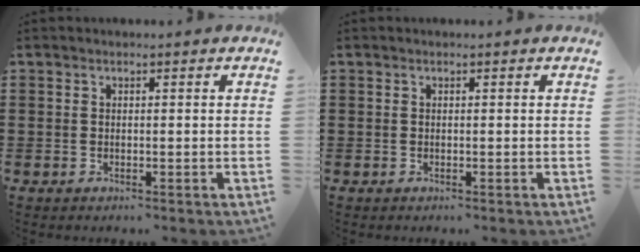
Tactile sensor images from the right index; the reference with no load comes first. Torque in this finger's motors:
{"motor_torque": [-0.83, 1.30, 0.00, 0.00]}